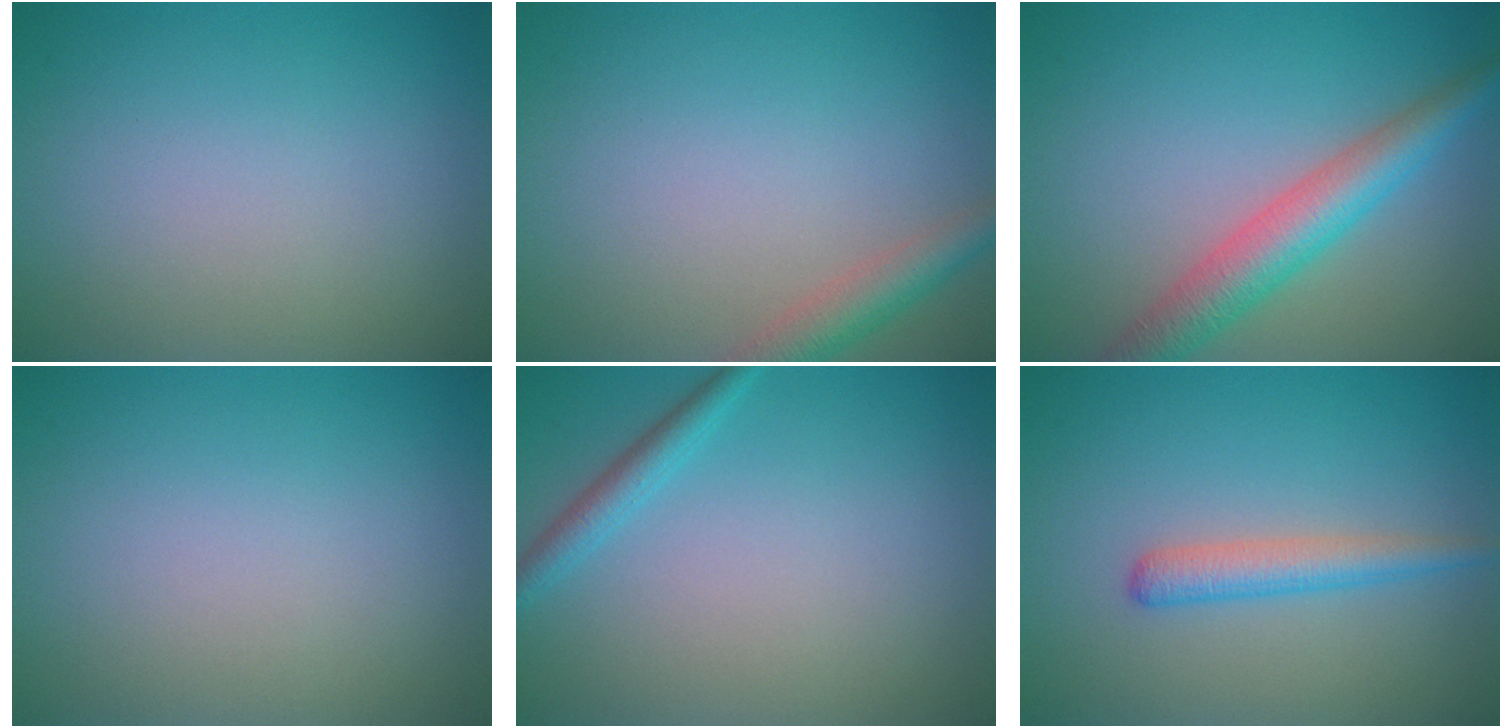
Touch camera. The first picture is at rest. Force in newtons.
{"total": 2.9, "press": 2.9, "slide": 0.1}
{"total": 5.2, "press": 5.2, "slide": 0.1}
{"total": 0.0}
{"total": 1.8, "press": 1.8, "slide": 0.0}
{"total": 2.5, "press": 2.5, "slide": 0.1}